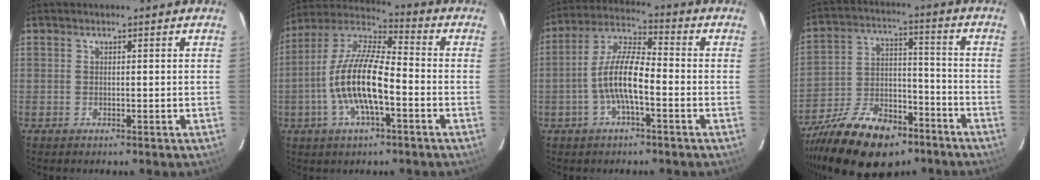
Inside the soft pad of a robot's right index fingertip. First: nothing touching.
{"total": 14.9, "force": [-4.2, 4.5, 13.6], "torque": [-0.272, 0.001, -0.085]}
{"total": 10.0, "force": [-2.9, 2.7, 9.2], "torque": [-0.195, 0.011, -0.058]}
{"total": 21.2, "force": [-14.6, 10.6, 11.2], "torque": [-0.233, -0.002, -0.235]}